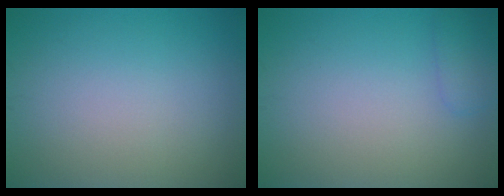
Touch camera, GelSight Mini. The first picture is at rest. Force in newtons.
{"total": 1.3, "press": 1.3, "slide": 0.1}